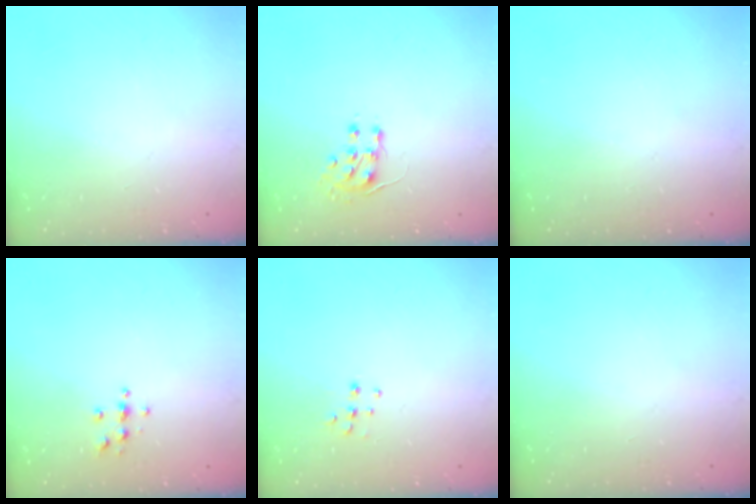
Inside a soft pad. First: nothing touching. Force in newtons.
{"total": 7.4, "press": 7.4, "slide": 0.7}
{"total": 0.0}
{"total": 3.9, "press": 3.9, "slide": 0.4}
{"total": 7.0, "press": 6.9, "slide": 0.6}
{"total": 0.0}